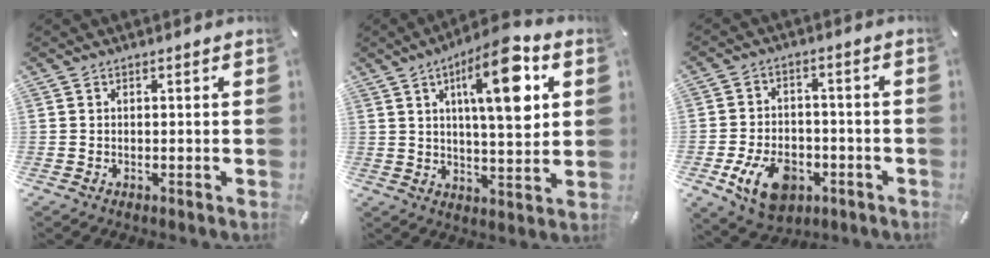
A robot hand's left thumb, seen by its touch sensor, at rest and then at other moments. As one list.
[{"total": 16.5, "force": [6.5, 5.3, 14.2], "torque": [-0.217, -0.015, 0.095]}, {"total": 11.6, "force": [-4.9, 7.6, 7.2], "torque": [-0.136, 0.015, -0.087]}]